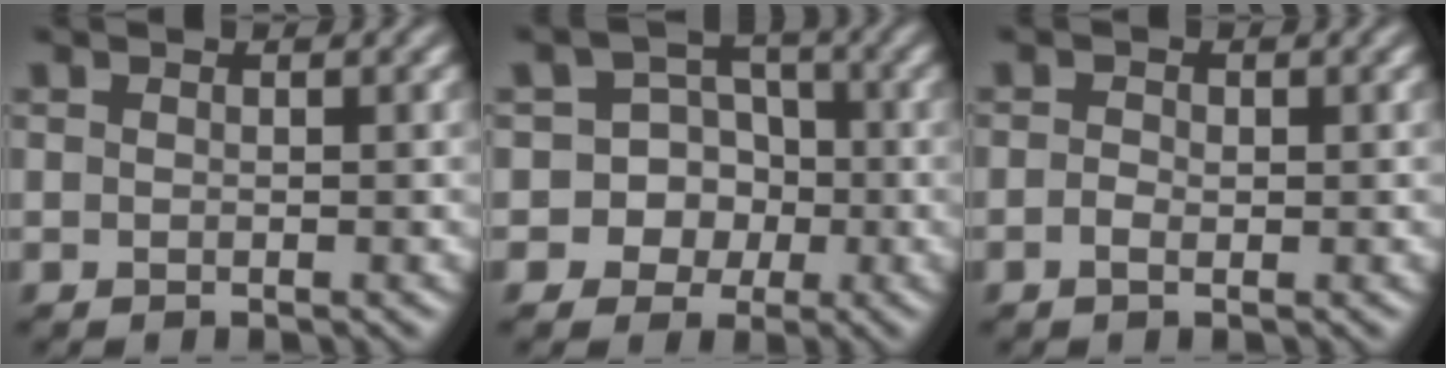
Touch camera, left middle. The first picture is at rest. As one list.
[{"total": 7.1, "force": [-1.8, 6.6, 1.7], "torque": [-0.008, 0.025, -0.059]}, {"total": 0.9, "force": [-0.3, 0.6, 0.7], "torque": [-0.015, 0.000, -0.008]}]